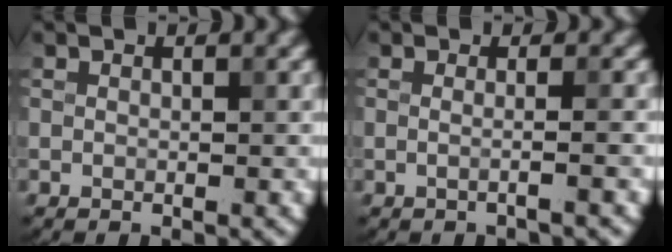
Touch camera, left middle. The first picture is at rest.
{"total": 2.0, "force": [-0.2, 0.7, 1.9], "torque": [-0.016, -0.008, -0.021]}